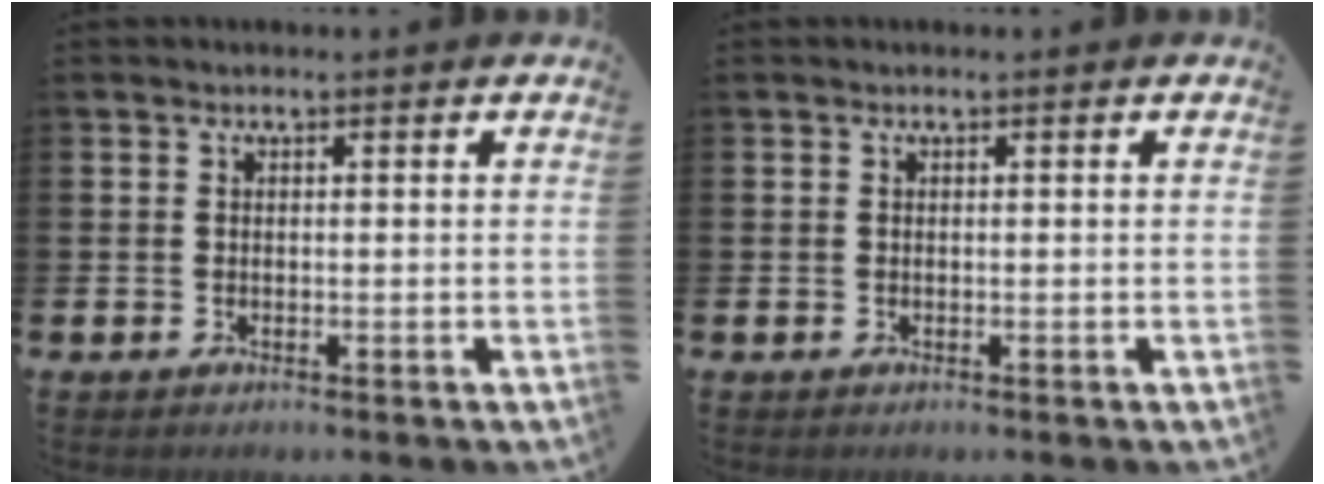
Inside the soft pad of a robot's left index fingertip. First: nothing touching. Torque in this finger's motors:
{"motor_torque": [0.00, 0.00, 0.00, 0.00]}